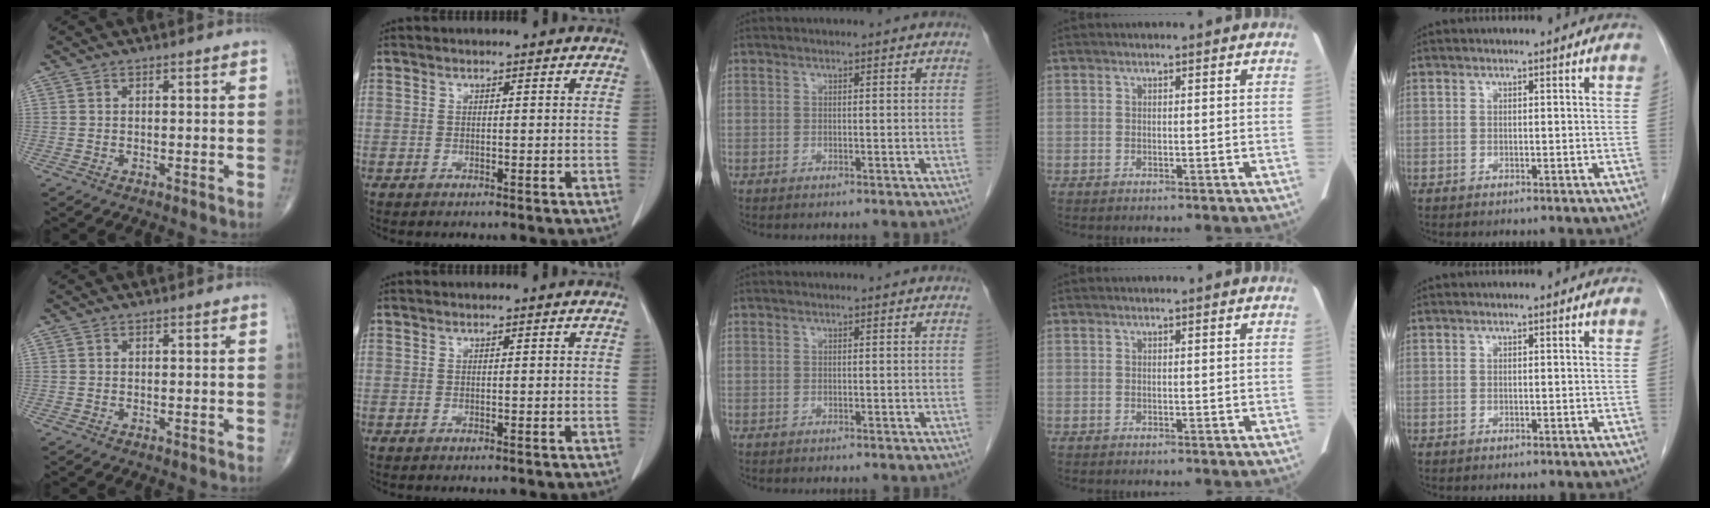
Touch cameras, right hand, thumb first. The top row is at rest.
{}